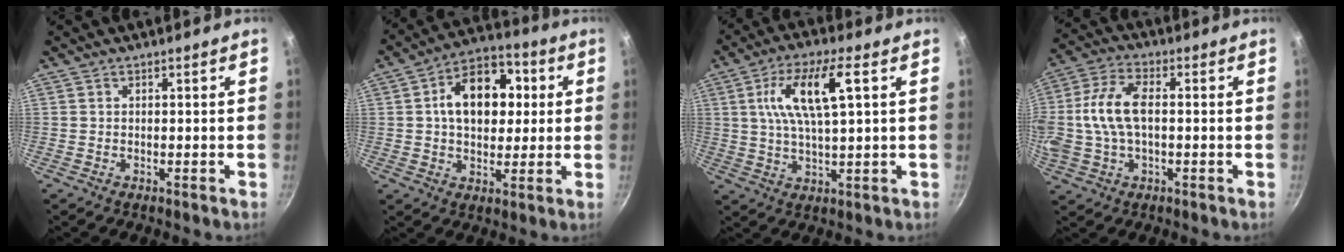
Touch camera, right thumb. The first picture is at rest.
{"total": 14.7, "force": [2.5, 9.6, 10.8], "torque": [-0.131, 0.015, 0.030]}
{"total": 12.2, "force": [3.4, 3.4, 11.2], "torque": [-0.227, 0.006, 0.064]}
{"total": 12.0, "force": [0.3, 6.6, 10.0], "torque": [-0.220, 0.026, 0.005]}